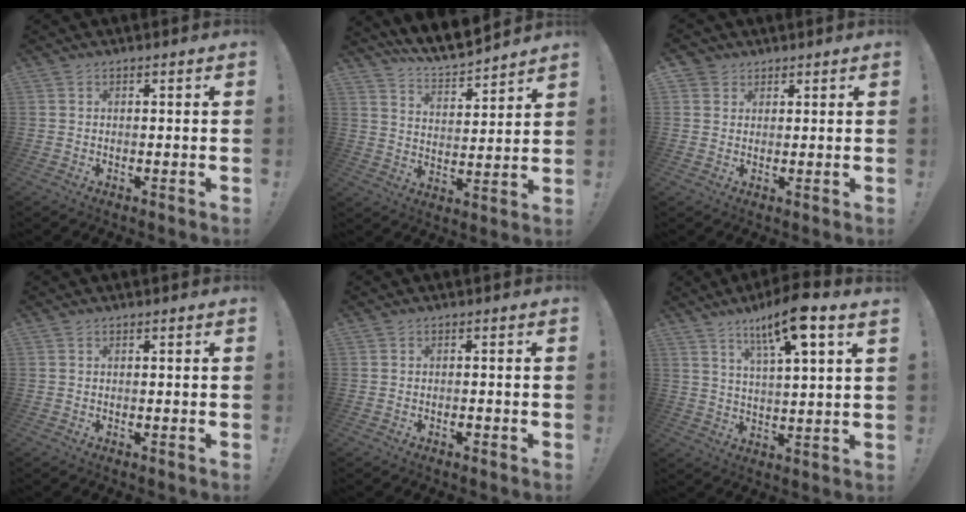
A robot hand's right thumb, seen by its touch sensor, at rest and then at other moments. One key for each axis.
{"total": 9.4, "fx": 8.9, "fy": 2.0, "fz": 2.5, "tx": -0.057, "ty": -0.081, "tz": 0.159}
{"total": 3.2, "fx": 2.1, "fy": 2.4, "fz": 0.5, "tx": -0.003, "ty": -0.008, "tz": 0.038}
{"total": 0.0}
{"total": 0.9, "fx": -0.8, "fy": 0.2, "fz": 0.4, "tx": -0.005, "ty": -0.001, "tz": -0.014}
{"total": 12.2, "fx": 7.4, "fy": 1.6, "fz": 9.6, "tx": -0.156, "ty": -0.036, "tz": 0.115}